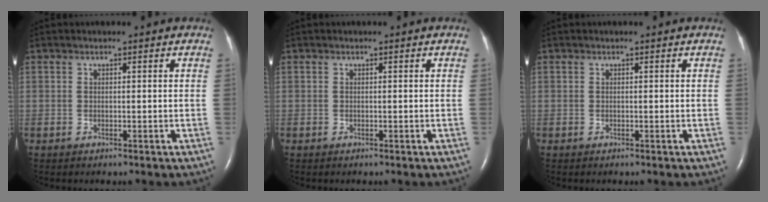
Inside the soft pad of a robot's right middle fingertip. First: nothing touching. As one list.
[{"total": 0.0}, {"total": 0.0}]